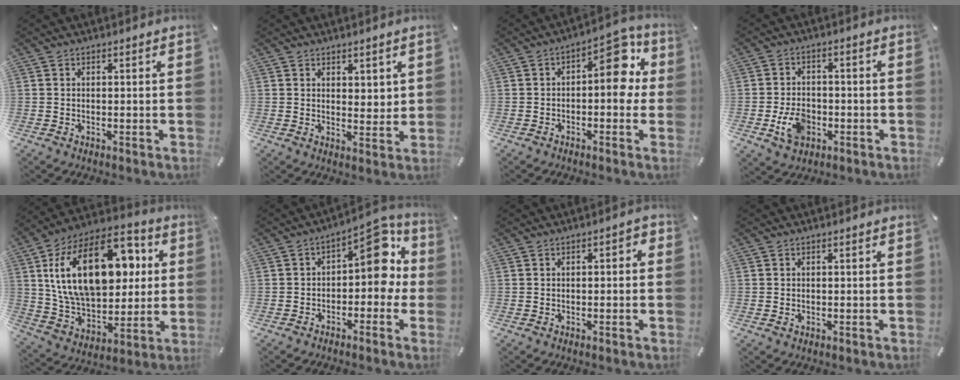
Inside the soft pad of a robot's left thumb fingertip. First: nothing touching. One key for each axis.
{"total": 3.5, "fx": 2.7, "fy": 2.3, "fz": 0.4, "tx": 0.008, "ty": -0.017, "tz": 0.045}
{"total": 11.6, "fx": 1.8, "fy": 6.0, "fz": 9.8, "tx": -0.118, "ty": -0.015, "tz": 0.023}
{"total": 7.5, "fx": -2.4, "fy": 5.5, "fz": 4.4, "tx": -0.090, "ty": 0.006, "tz": -0.043}
{"total": 26.1, "fx": 6.9, "fy": 16.1, "fz": 19.4, "tx": -0.366, "ty": -0.018, "tz": 0.118}
{"total": 11.9, "fx": 3.0, "fy": 6.5, "fz": 9.5, "tx": -0.116, "ty": -0.021, "tz": 0.048}
{"total": 1.8, "fx": -0.8, "fy": 0.8, "fz": 1.3, "tx": -0.022, "ty": 0.007, "tz": -0.017}
{"total": 0.6, "fx": -0.1, "fy": 0.6, "fz": 0.3, "tx": -0.006, "ty": 0.002, "tz": -0.002}